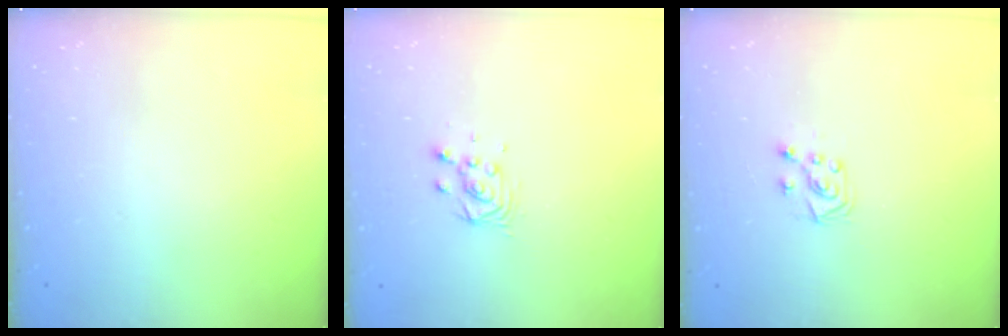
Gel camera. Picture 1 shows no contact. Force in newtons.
{"total": 4.0, "press": 4.0, "slide": 0.2}
{"total": 7.3, "press": 7.2, "slide": 0.5}